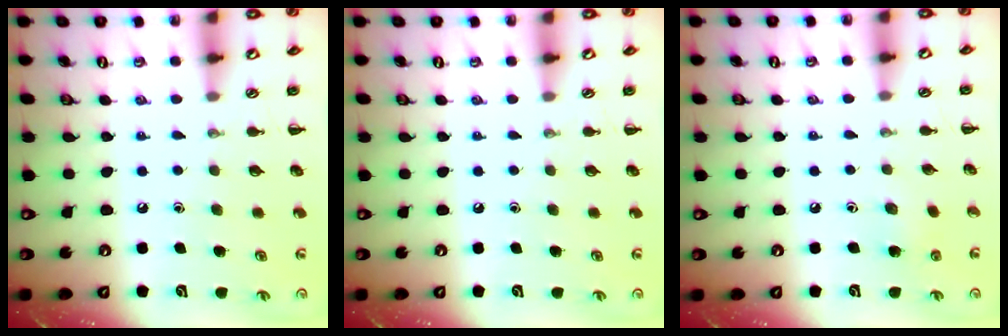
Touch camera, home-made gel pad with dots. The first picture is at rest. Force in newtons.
{"total": 0.0}
{"total": 3.6, "press": 3.4, "slide": 1.2}